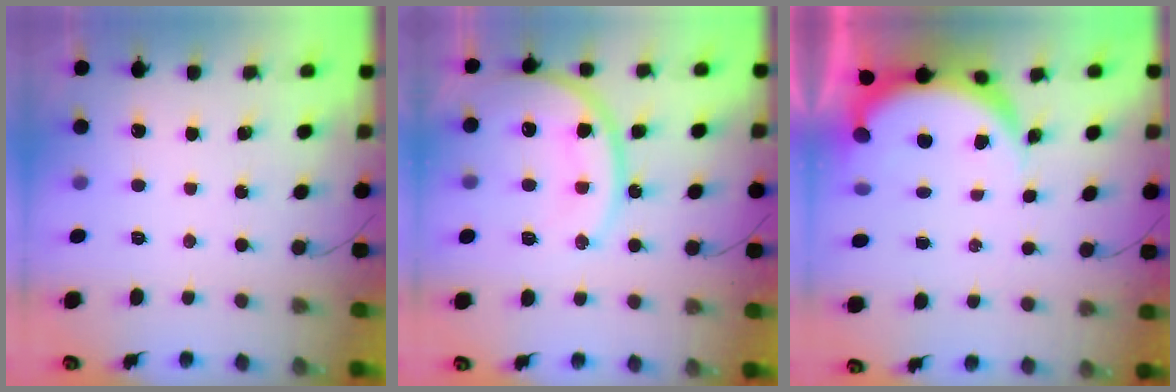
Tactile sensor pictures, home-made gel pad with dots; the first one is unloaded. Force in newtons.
{"total": 15.9, "press": 15.9, "slide": 1.2}
{"total": 6.4, "press": 6.3, "slide": 0.8}